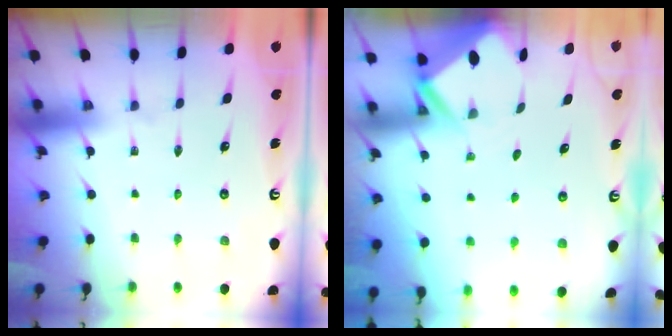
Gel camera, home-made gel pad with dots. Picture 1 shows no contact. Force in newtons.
{"total": 2.5, "press": 2.5, "slide": 0.2}